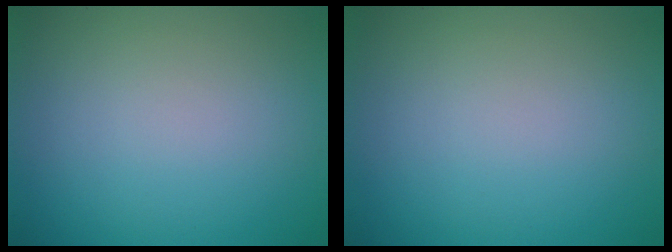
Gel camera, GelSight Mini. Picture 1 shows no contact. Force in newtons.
{"total": 0.0}